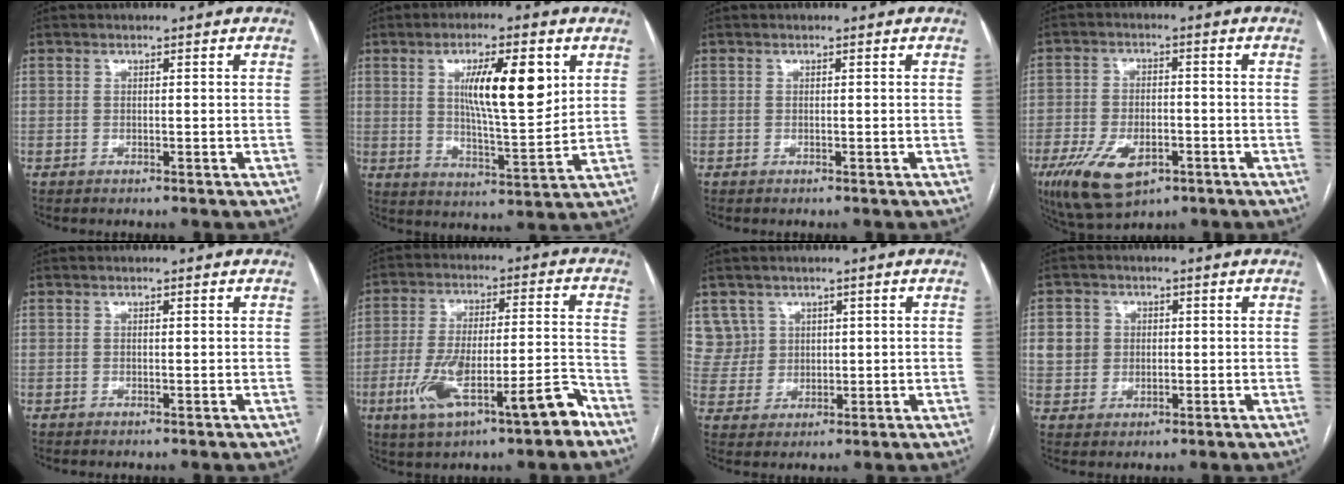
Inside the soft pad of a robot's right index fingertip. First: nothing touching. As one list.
[{"total": 11.8, "force": [3.9, 2.3, 10.9], "torque": [-0.182, -0.003, 0.067]}, {"total": 0.0}, {"total": 10.8, "force": [-5.2, 5.3, 7.8], "torque": [-0.150, -0.007, -0.082]}, {"total": 0.0}, {"total": 13.9, "force": [-7.0, 3.3, 11.6], "torque": [-0.208, 0.021, -0.106]}, {"total": 6.3, "force": [3.1, 5.4, -0.3], "torque": [0.006, 0.014, 0.072]}, {"total": 5.4, "force": [0.9, 5.1, 1.5], "torque": [-0.026, 0.013, 0.022]}]